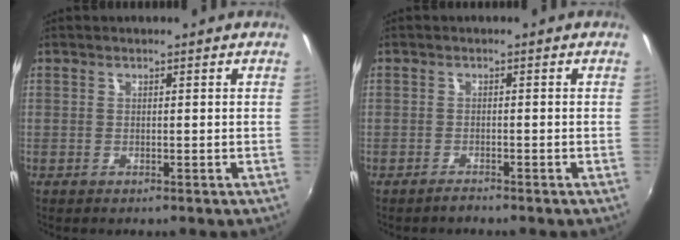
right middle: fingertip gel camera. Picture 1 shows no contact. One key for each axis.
{"total": 1.1, "fx": -1.1, "fy": 0.0, "fz": 0.1, "tx": -0.003, "ty": -0.003, "tz": -0.020}